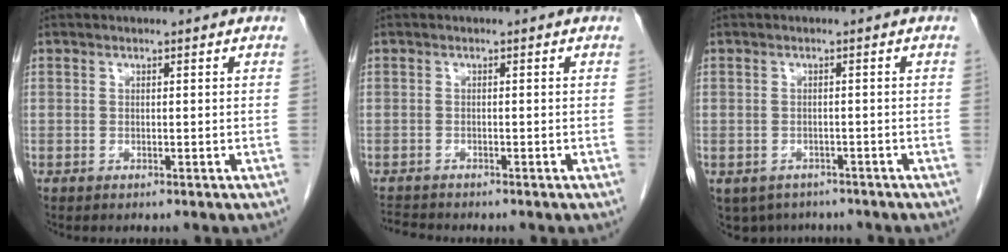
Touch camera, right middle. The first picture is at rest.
{"total": 2.0, "force": [-2.0, -0.1, 0.0], "torque": [-0.002, -0.012, -0.036]}
{"total": 6.1, "force": [-4.7, 3.8, 1.2], "torque": [-0.016, -0.001, -0.060]}